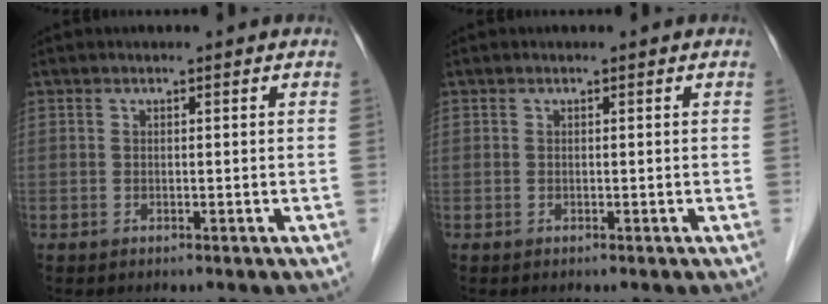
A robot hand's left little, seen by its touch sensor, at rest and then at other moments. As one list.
[{"total": 0.0}]